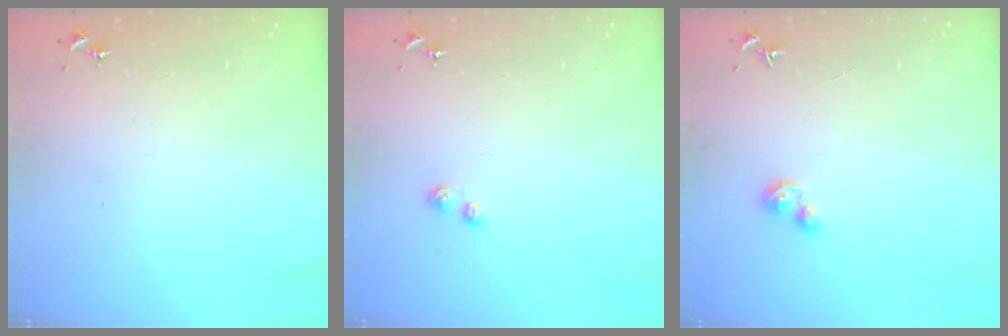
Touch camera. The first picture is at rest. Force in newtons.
{"total": 3.0, "press": 2.9, "slide": 0.5}
{"total": 4.0, "press": 3.9, "slide": 0.8}